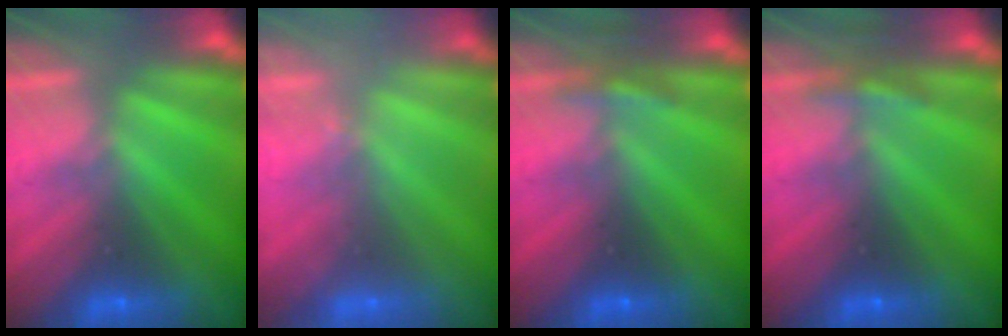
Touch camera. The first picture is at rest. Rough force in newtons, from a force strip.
{"total": 2.6}
{"total": 3.0}
{"total": 3.0}